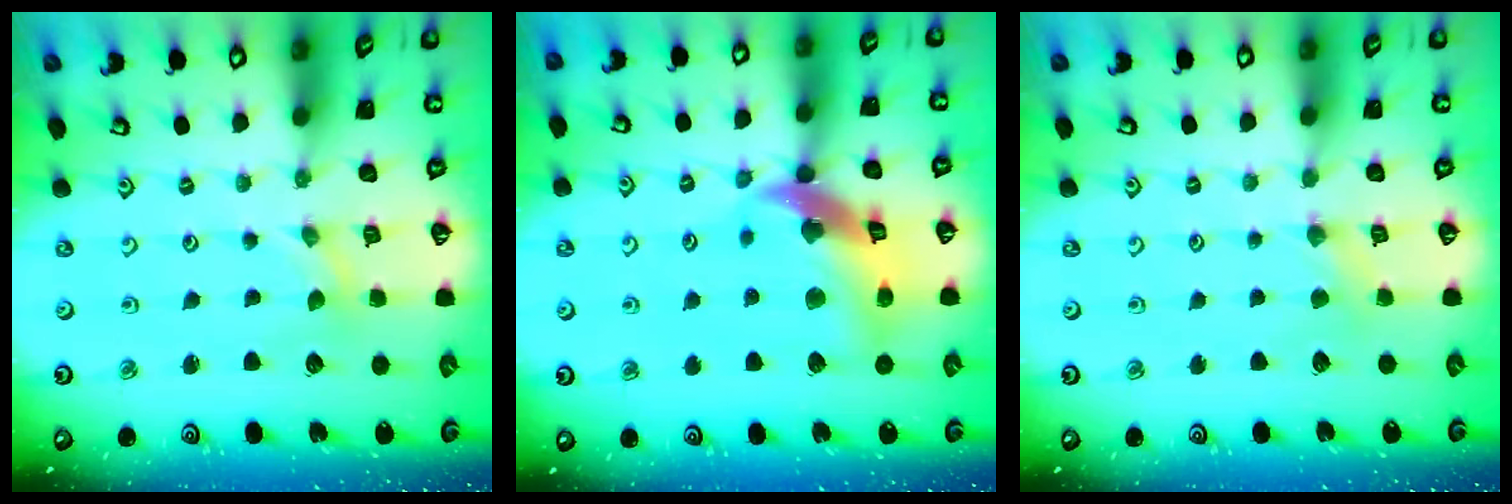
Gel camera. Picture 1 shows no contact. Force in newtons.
{"total": 15.8, "press": 15.6, "slide": 2.0}
{"total": 1.9, "press": 1.9, "slide": 0.5}